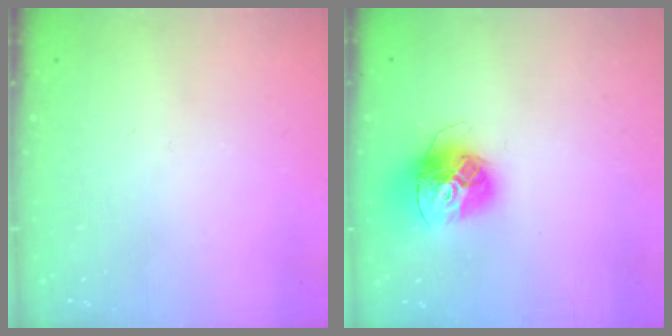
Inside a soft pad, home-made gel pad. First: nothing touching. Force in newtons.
{"total": 15.1, "press": 15.0, "slide": 1.5}